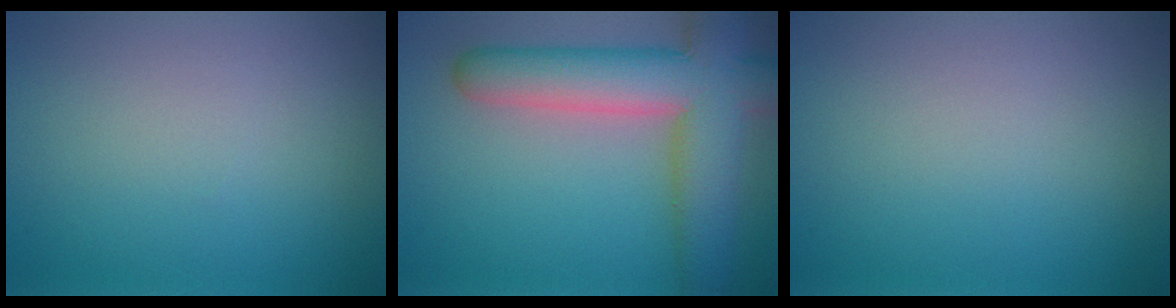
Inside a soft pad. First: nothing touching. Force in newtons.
{"total": 9.7, "press": 9.7, "slide": 0.7}
{"total": 0.0}